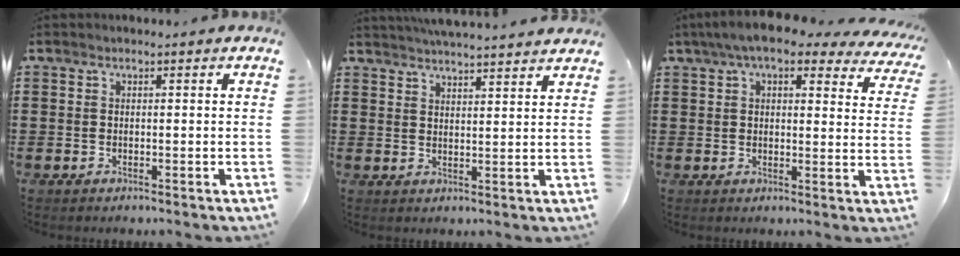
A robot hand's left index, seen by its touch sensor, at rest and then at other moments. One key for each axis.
{"total": 3.8, "fx": 3.8, "fy": -0.3, "fz": 0.4, "tx": -0.020, "ty": -0.017, "tz": 0.067}
{"total": 7.3, "fx": 5.6, "fy": 1.6, "fz": 4.4, "tx": -0.094, "ty": -0.011, "tz": 0.099}